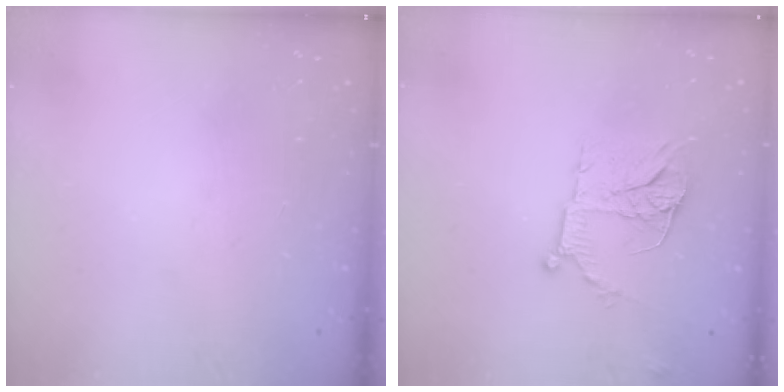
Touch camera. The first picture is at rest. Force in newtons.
{"total": 12.2, "press": 12.1, "slide": 1.1}